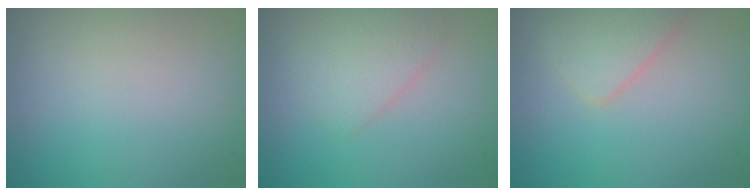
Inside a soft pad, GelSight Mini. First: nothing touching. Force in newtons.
{"total": 2.2, "press": 2.2, "slide": 0.1}
{"total": 2.5, "press": 2.5, "slide": 0.1}